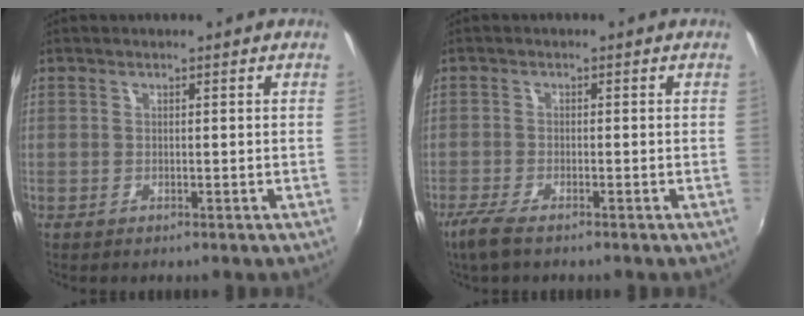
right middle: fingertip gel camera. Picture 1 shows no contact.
{"total": 4.1, "force": [-3.0, 0.8, 2.7], "torque": [-0.072, -0.012, -0.061]}